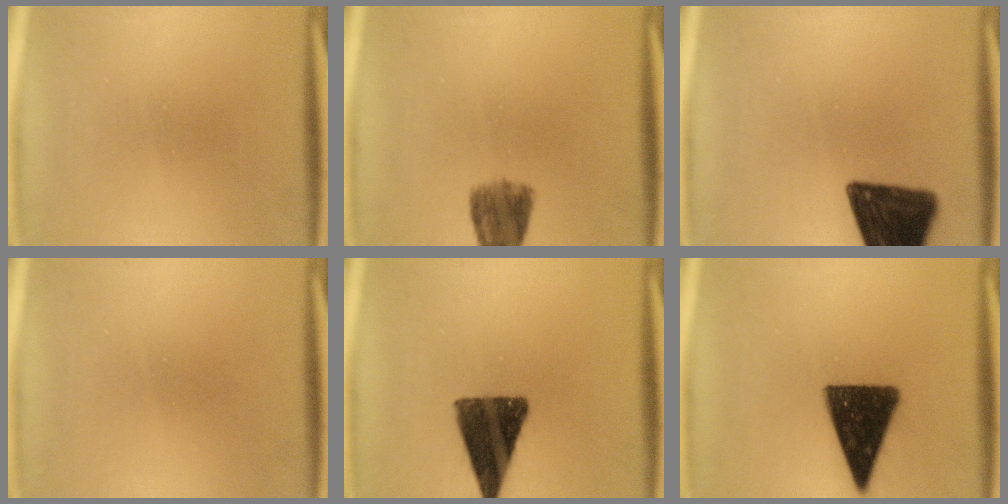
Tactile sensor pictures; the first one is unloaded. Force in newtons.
{"total": 5.3}
{"total": 15.3}
{"total": 1.7}
{"total": 14.2}
{"total": 14.6}